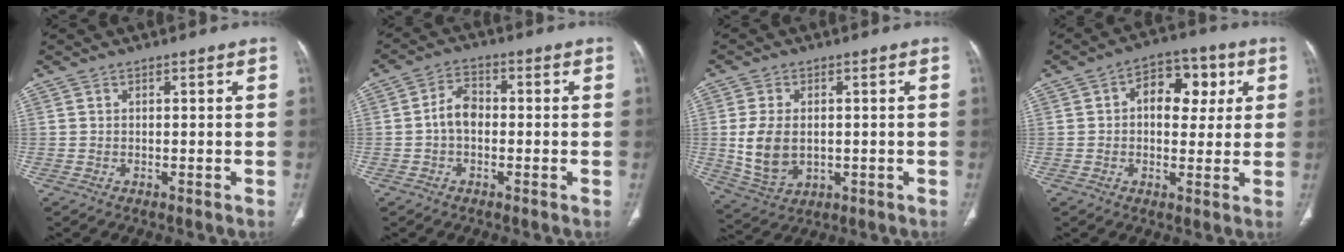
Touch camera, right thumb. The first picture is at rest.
{"total": 4.3, "force": [-0.6, 2.9, 3.0], "torque": [-0.038, 0.018, -0.020]}
{"total": 9.4, "force": [-0.2, 6.3, 7.0], "torque": [-0.134, -0.005, 0.011]}
{"total": 10.3, "force": [2.4, 6.9, 7.2], "torque": [-0.055, 0.015, 0.031]}